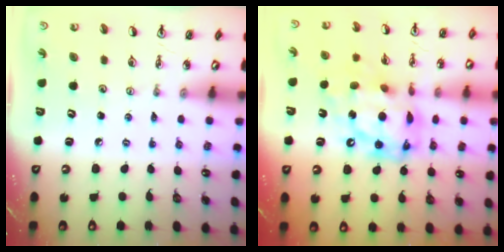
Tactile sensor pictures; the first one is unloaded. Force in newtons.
{"total": 18.5, "press": 18.4, "slide": 1.7}